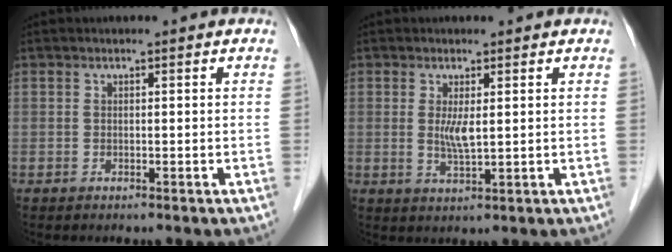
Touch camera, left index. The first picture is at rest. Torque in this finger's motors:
{"motor_torque": [0.45, 0.38, 0.16, 0.08]}